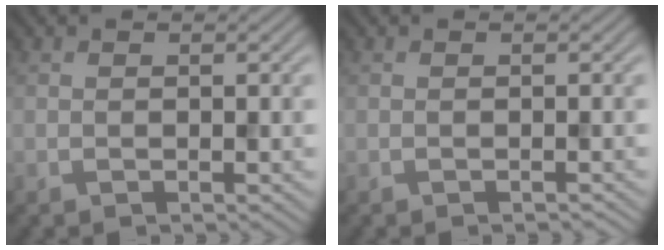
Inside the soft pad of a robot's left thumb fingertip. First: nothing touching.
{"total": 0.5, "force": [-0.5, -0.1, 0.1], "torque": [-0.001, 0.002, -0.007]}